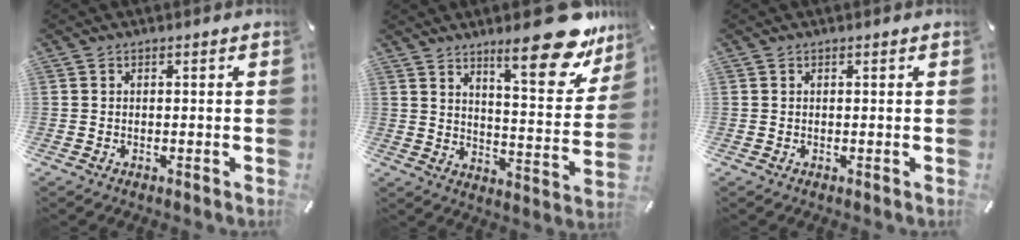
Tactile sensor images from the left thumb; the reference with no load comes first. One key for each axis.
{"total": 19.9, "fx": 13.7, "fy": 6.2, "fz": 13.0, "tx": -0.172, "ty": -0.105, "tz": 0.220}
{"total": 0.0}